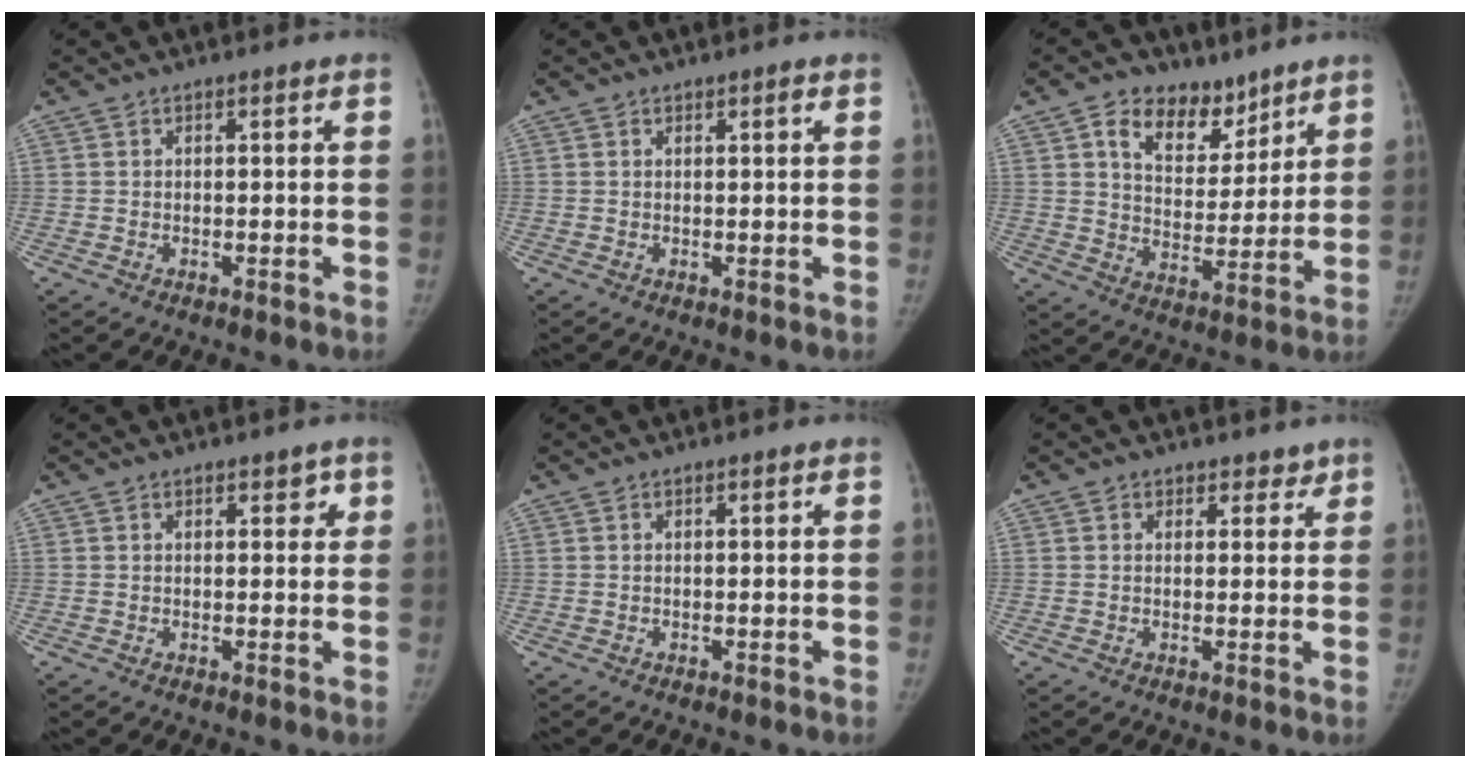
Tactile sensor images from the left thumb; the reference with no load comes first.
{"total": 0.7, "force": [0.5, 0.2, 0.4], "torque": [-0.001, -0.002, 0.007]}
{"total": 11.5, "force": [7.1, 7.4, 5.1], "torque": [-0.043, -0.040, 0.122]}
{"total": 2.3, "force": [1.4, 1.3, 1.2], "torque": [0.008, -0.005, 0.017]}
{"total": 0.0}
{"total": 2.5, "force": [1.9, 1.6, 0.0], "torque": [0.031, -0.010, 0.019]}